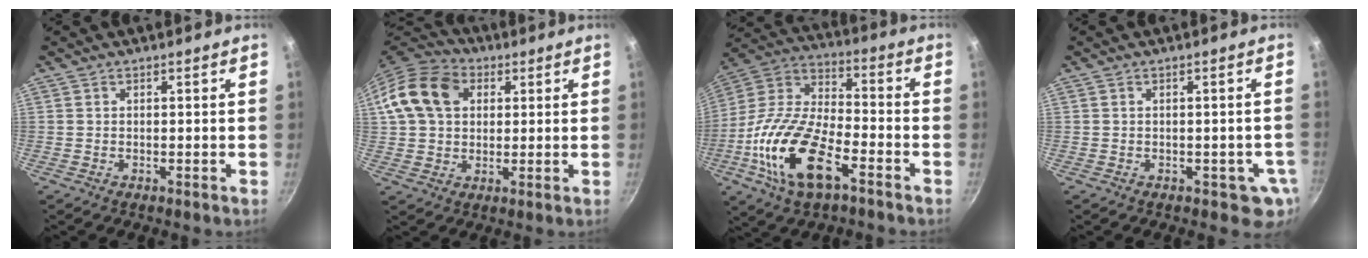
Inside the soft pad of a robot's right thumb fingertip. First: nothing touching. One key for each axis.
{"total": 14.1, "fx": 3.8, "fy": 10.6, "fz": 8.5, "tx": -0.140, "ty": 0.019, "tz": 0.054}
{"total": 20.7, "fx": -8.5, "fy": 9.5, "fz": 16.3, "tx": -0.306, "ty": 0.036, "tz": -0.176}
{"total": 3.6, "fx": -0.9, "fy": 2.3, "fz": 2.6, "tx": -0.010, "ty": 0.006, "tz": -0.005}